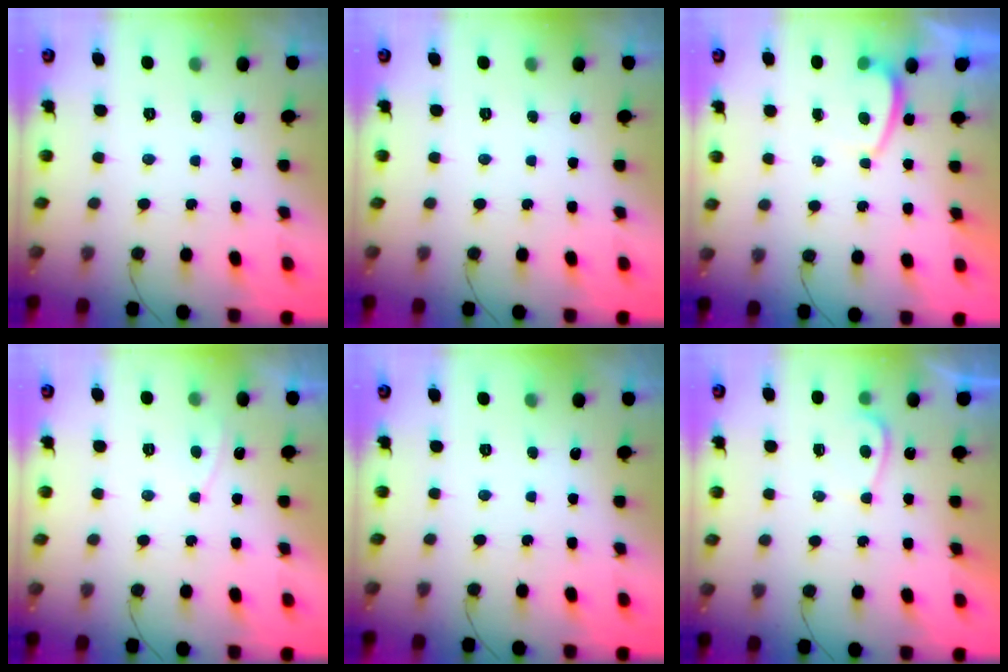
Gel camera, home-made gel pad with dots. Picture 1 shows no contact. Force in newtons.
{"total": 0.0}
{"total": 0.6, "press": 0.3, "slide": 0.5}
{"total": 2.0, "press": 2.0, "slide": 0.3}
{"total": 0.0}
{"total": 3.3, "press": 3.2, "slide": 0.5}